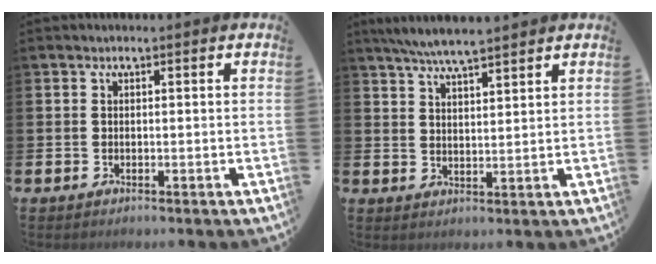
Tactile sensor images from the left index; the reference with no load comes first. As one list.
[{"total": 5.9, "force": [5.5, 0.3, 2.1], "torque": [-0.053, -0.020, 0.099]}]